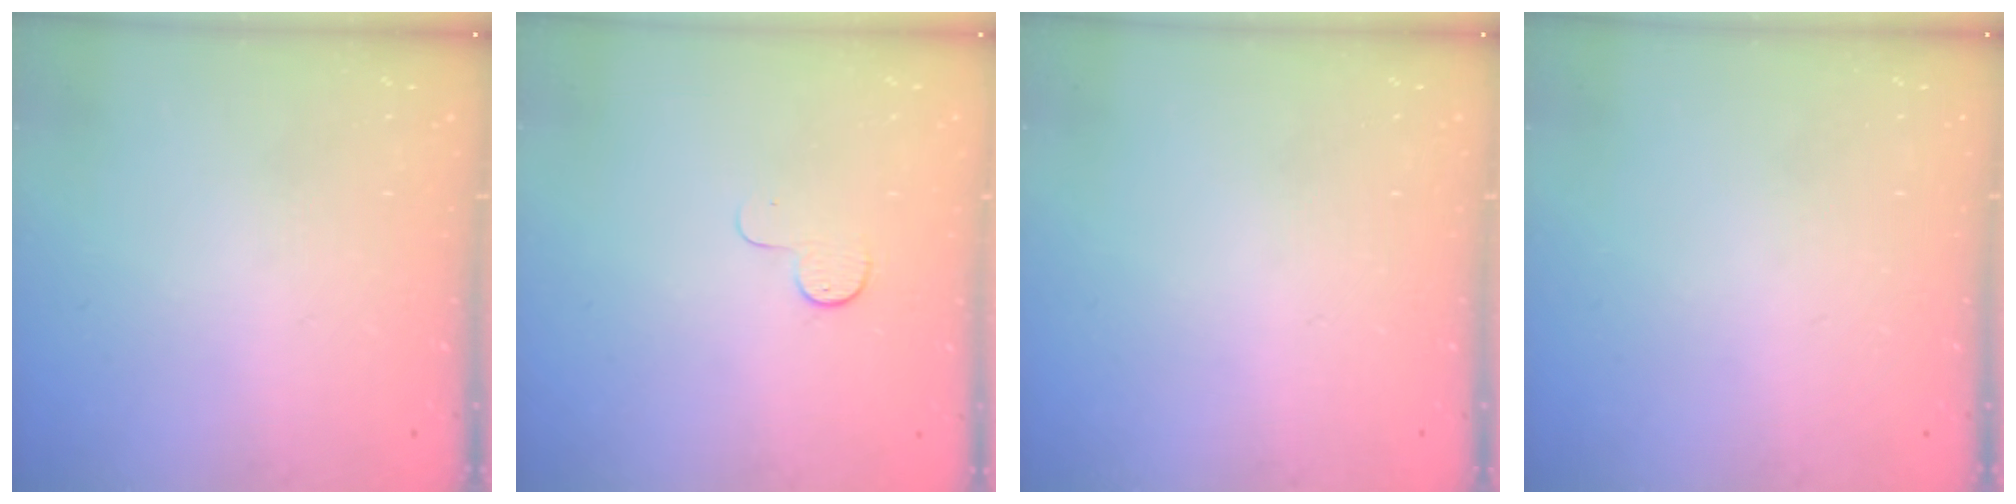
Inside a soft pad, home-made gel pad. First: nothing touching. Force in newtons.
{"total": 4.6, "press": 4.6, "slide": 0.4}
{"total": 0.0}
{"total": 0.0}